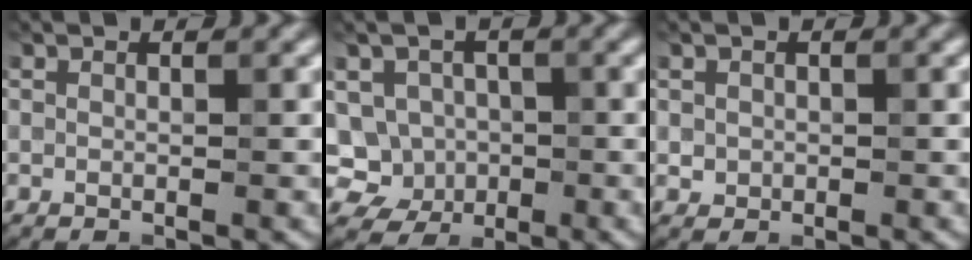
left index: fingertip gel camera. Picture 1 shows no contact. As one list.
[{"total": 4.9, "force": [-0.9, 4.6, 1.3], "torque": [-0.008, 0.010, -0.035]}, {"total": 0.9, "force": [0.1, 0.9, 0.2], "torque": [0.003, -0.005, 0.003]}]